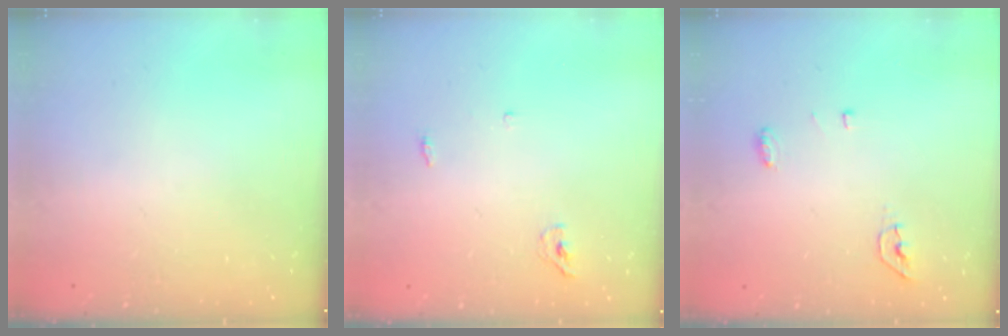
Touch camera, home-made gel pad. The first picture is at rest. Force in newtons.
{"total": 3.4, "press": 3.4, "slide": 0.7}
{"total": 4.3, "press": 4.2, "slide": 1.0}